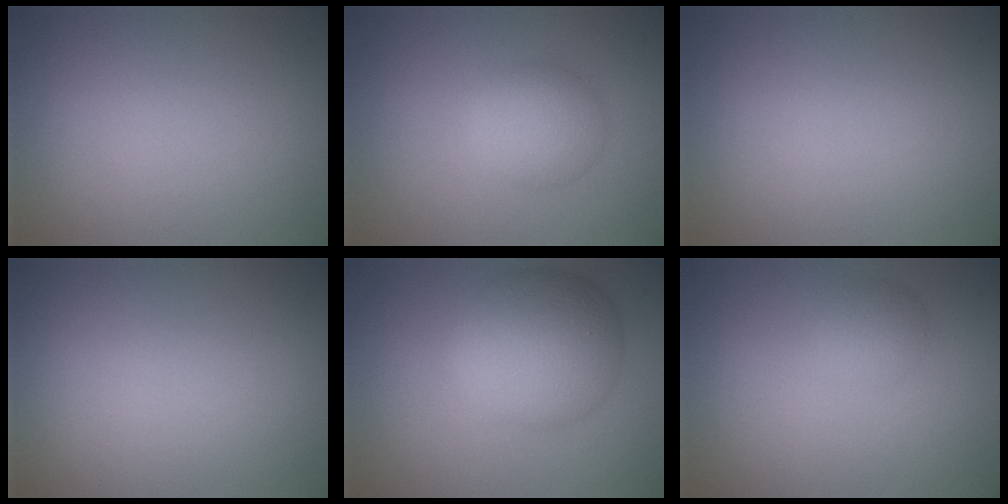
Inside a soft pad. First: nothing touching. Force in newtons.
{"total": 3.2, "press": 3.2, "slide": 0.1}
{"total": 0.0}
{"total": 0.0}
{"total": 8.0, "press": 8.0, "slide": 0.1}
{"total": 1.7, "press": 1.7, "slide": 0.0}